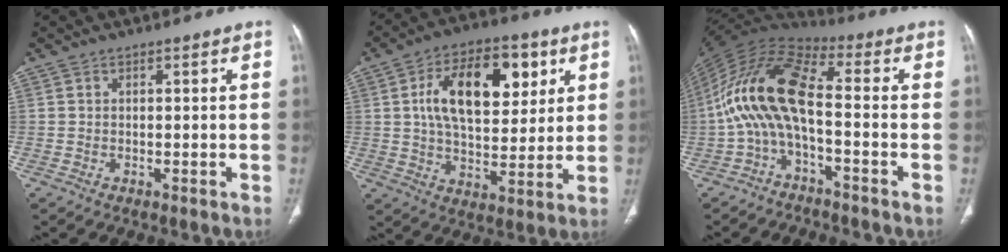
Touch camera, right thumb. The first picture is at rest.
{"total": 18.1, "force": [5.5, 10.0, 14.1], "torque": [-0.192, -0.007, 0.090]}
{"total": 13.4, "force": [-2.9, 5.1, 12.0], "torque": [-0.241, 0.069, -0.068]}